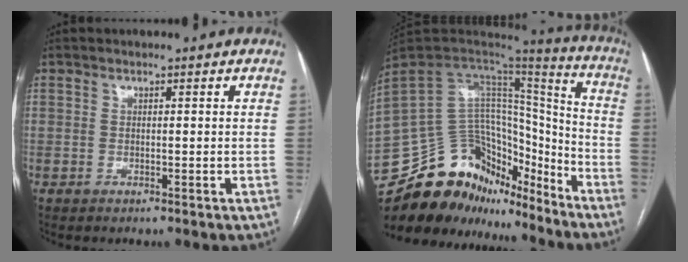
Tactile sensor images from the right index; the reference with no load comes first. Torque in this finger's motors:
{"motor_torque": [0.22, -0.34, 0.06, -0.05]}